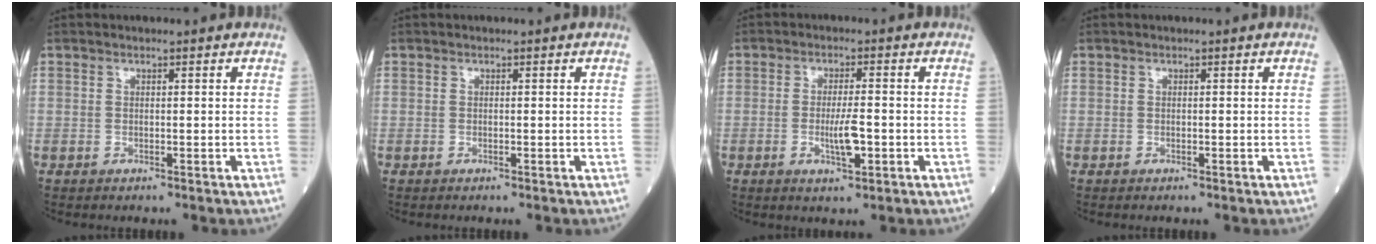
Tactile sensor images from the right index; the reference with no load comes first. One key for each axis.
{"total": 0.0}
{"total": 5.0, "fx": -1.3, "fy": 1.2, "fz": 4.7, "tx": -0.089, "ty": -0.004, "tz": -0.018}
{"total": 0.0}